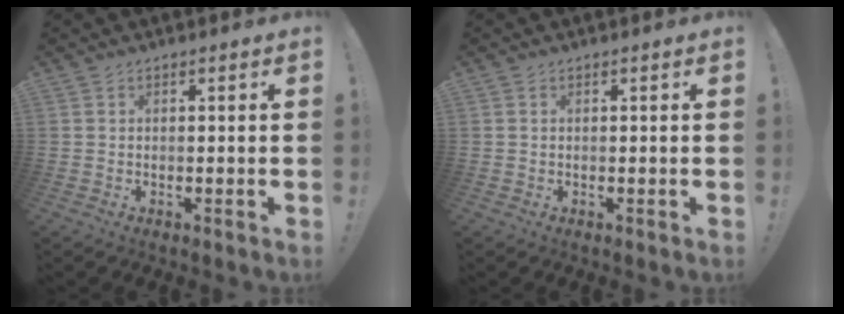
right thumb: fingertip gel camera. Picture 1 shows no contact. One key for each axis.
{"total": 0.0}